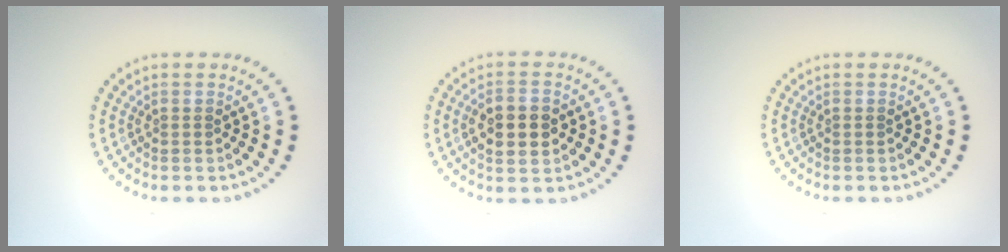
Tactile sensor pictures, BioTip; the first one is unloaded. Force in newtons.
{"total": 4.1, "press": 4.1, "slide": 0.2}
{"total": 0.0}